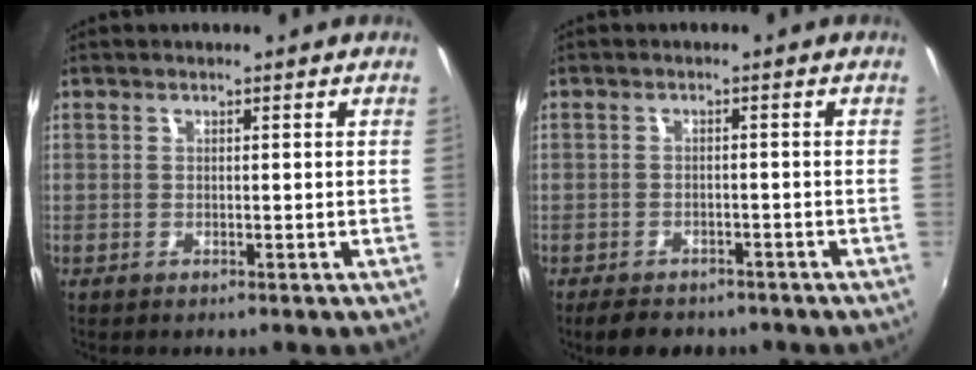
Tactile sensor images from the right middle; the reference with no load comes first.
{"total": 6.0, "force": [-4.7, 2.8, 2.3], "torque": [-0.054, -0.009, -0.070]}